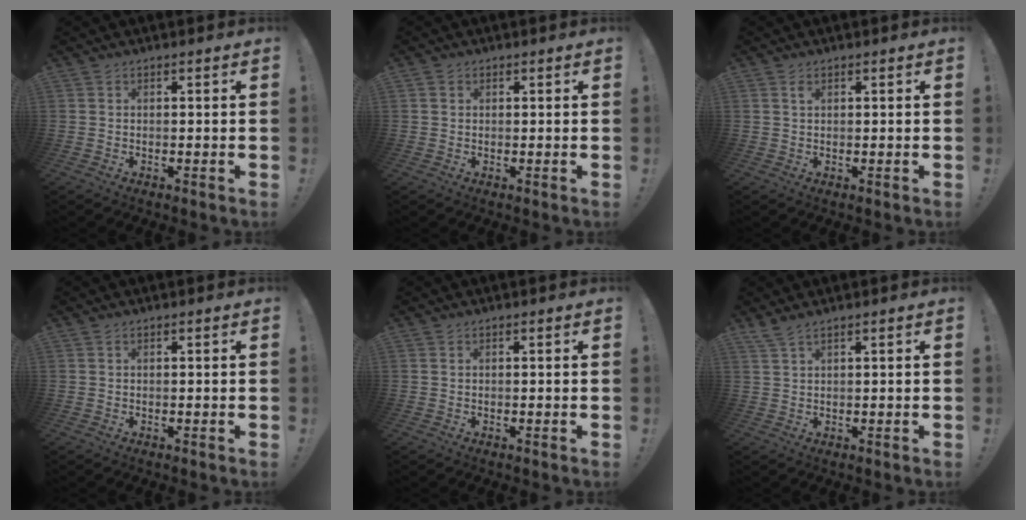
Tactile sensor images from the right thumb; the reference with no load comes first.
{"total": 1.0, "force": [0.6, 0.8, 0.2], "torque": [-0.003, 0.002, 0.012]}
{"total": 1.2, "force": [0.6, 0.6, 0.8], "torque": [-0.012, -0.001, 0.010]}
{"total": 0.0}
{"total": 0.0}
{"total": 2.4, "force": [1.9, 0.1, 1.4], "torque": [-0.033, -0.006, 0.035]}